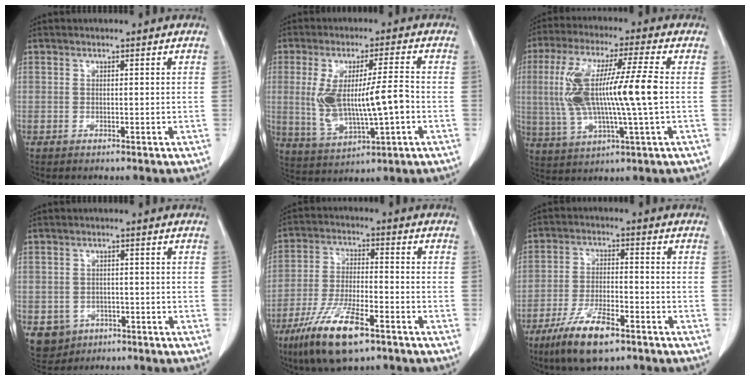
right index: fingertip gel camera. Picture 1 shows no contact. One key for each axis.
{"total": 12.7, "fx": -1.0, "fy": 3.0, "fz": 12.3, "tx": -0.242, "ty": 0.008, "tz": -0.003}
{"total": 15.6, "fx": 0.4, "fy": 1.6, "fz": 15.6, "tx": -0.317, "ty": 0.011, "tz": 0.008}
{"total": 6.7, "fx": -3.1, "fy": 5.7, "fz": 1.8, "tx": -0.036, "ty": 0.008, "tz": -0.035}
{"total": 13.3, "fx": -8.1, "fy": 3.4, "fz": 9.9, "tx": -0.201, "ty": -0.018, "tz": -0.141}
{"total": 10.6, "fx": -6.8, "fy": 2.9, "fz": 7.7, "tx": -0.152, "ty": -0.014, "tz": -0.118}